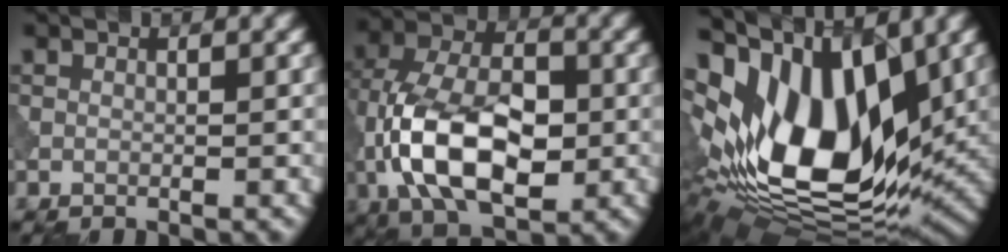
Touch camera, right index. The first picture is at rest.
{"total": 12.1, "force": [-2.5, 6.8, 9.7], "torque": [-0.186, 0.006, -0.060]}
{"total": 17.6, "force": [2.2, 10.0, 14.4], "torque": [-0.262, 0.002, 0.040]}